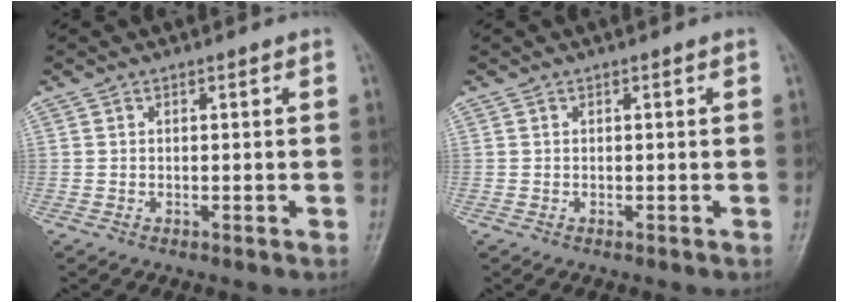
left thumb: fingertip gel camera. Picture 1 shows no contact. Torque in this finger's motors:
{"motor_torque": [0.04, -0.03, -0.13, -0.15, 0.00]}